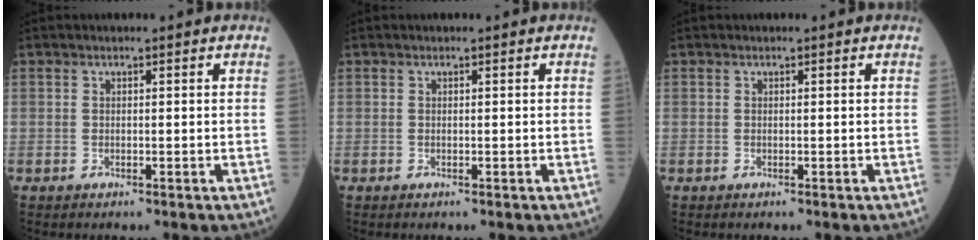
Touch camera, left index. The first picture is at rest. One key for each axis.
{"total": 0.0}
{"total": 0.0}